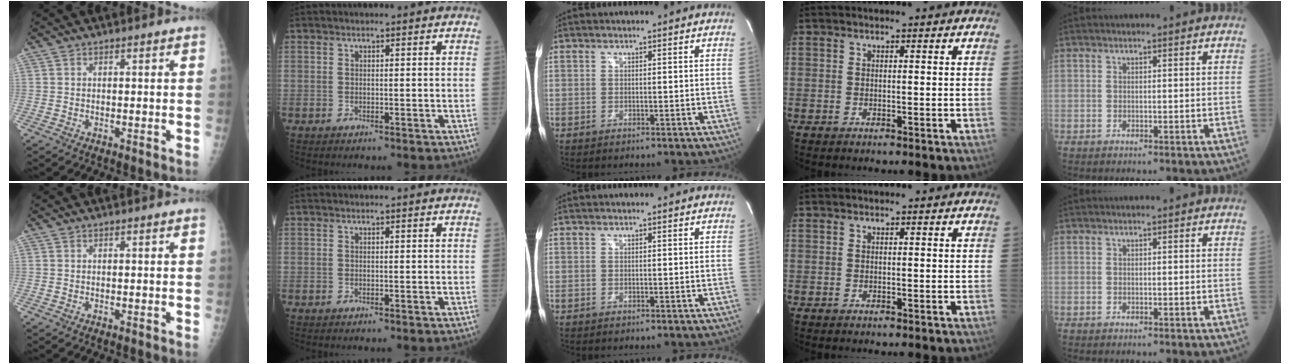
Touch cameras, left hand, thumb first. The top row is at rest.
{}